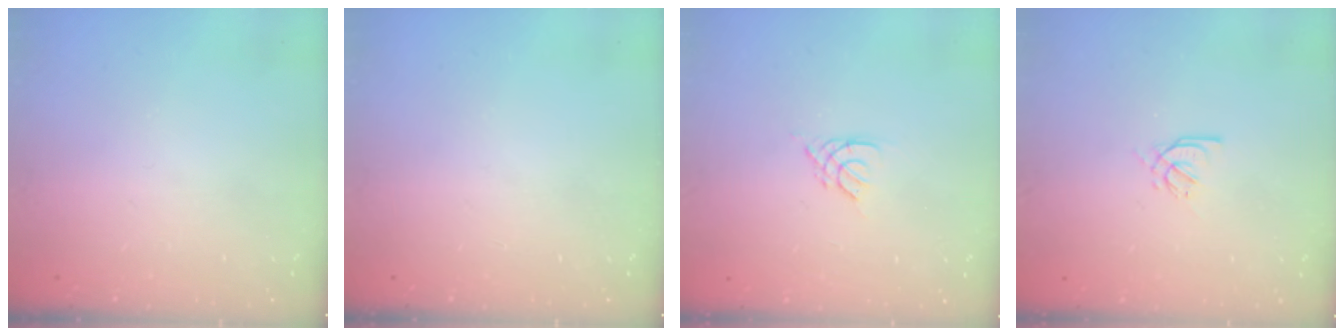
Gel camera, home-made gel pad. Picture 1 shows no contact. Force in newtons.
{"total": 0.0}
{"total": 2.8, "press": 2.7, "slide": 0.5}
{"total": 2.4, "press": 2.4, "slide": 0.5}